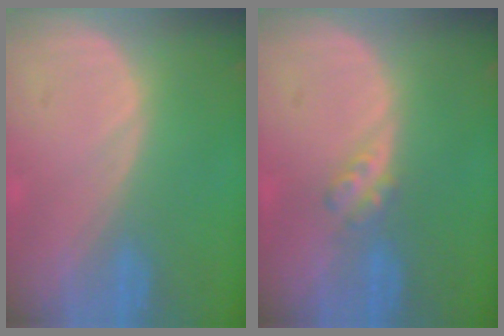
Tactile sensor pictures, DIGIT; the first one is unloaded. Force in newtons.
{"total": 2.7, "press": 2.3, "slide": 1.3}